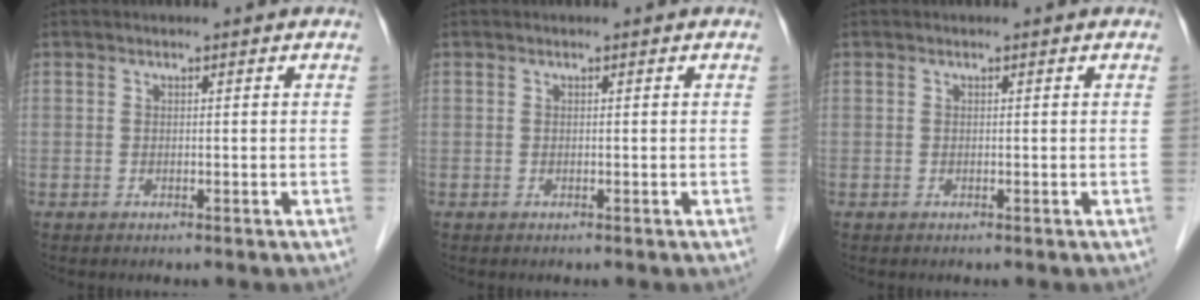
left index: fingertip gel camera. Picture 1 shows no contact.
{"total": 0.0}
{"total": 0.0}